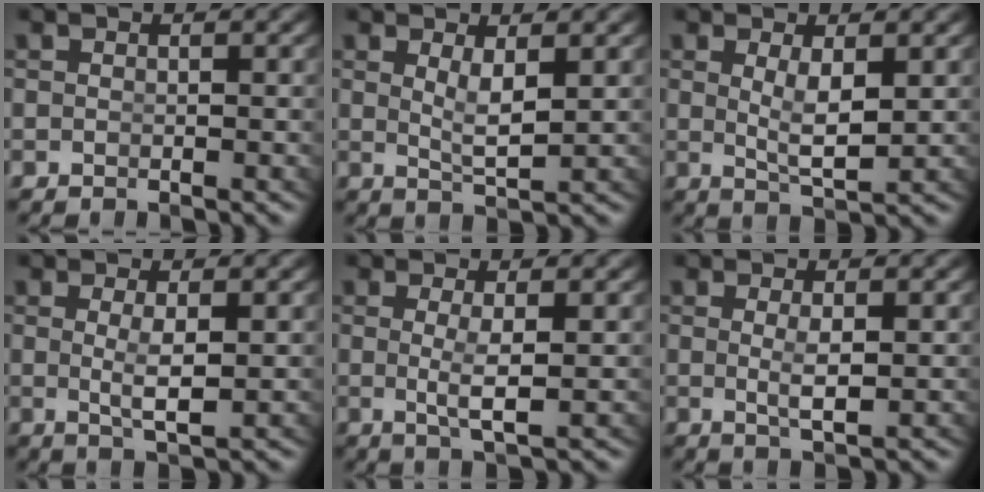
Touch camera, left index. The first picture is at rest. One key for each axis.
{"total": 2.5, "fx": 0.8, "fy": -0.3, "fz": 2.3, "tx": -0.043, "ty": -0.022, "tz": 0.028}
{"total": 3.0, "fx": 0.4, "fy": 0.0, "fz": 3.0, "tx": -0.053, "ty": -0.021, "tz": 0.022}
{"total": 2.6, "fx": 0.1, "fy": -0.1, "fz": 2.6, "tx": -0.048, "ty": -0.018, "tz": 0.014}
{"total": 2.7, "fx": 0.0, "fy": -0.2, "fz": 2.7, "tx": -0.056, "ty": -0.020, "tz": 0.011}
{"total": 2.1, "fx": 0.1, "fy": -0.2, "fz": 2.1, "tx": -0.037, "ty": -0.015, "tz": 0.012}